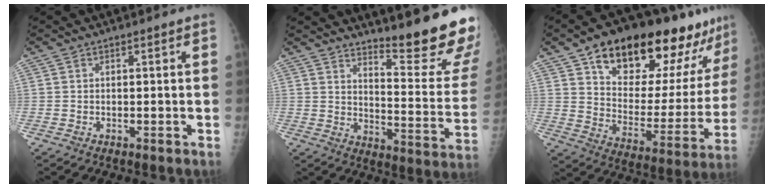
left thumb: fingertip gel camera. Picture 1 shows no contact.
{"total": 18.3, "force": [14.8, 1.7, 10.6], "torque": [-0.119, -0.163, 0.200]}
{"total": 26.5, "force": [17.9, 10.8, 16.3], "torque": [-0.193, -0.066, 0.269]}